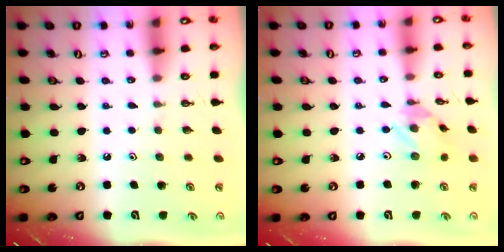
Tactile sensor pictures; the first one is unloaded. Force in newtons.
{"total": 3.7, "press": 3.7, "slide": 0.1}